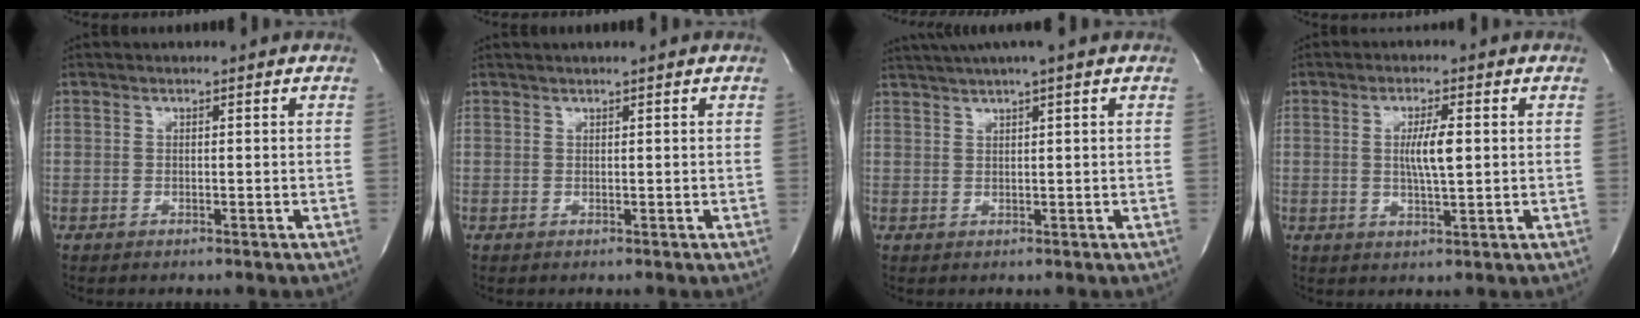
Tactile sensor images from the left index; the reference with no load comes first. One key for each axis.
{"total": 1.7, "fx": 1.4, "fy": -0.3, "fz": 0.9, "tx": -0.013, "ty": 0.016, "tz": 0.028}
{"total": 5.6, "fx": 4.3, "fy": -1.1, "fz": 3.4, "tx": -0.058, "ty": 0.026, "tz": 0.073}
{"total": 4.9, "fx": 0.5, "fy": 0.6, "fz": 4.9, "tx": -0.089, "ty": -0.003, "tz": 0.010}